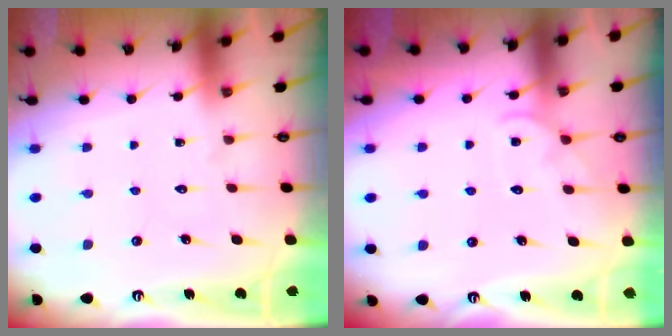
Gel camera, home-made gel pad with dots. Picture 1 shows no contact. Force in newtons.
{"total": 4.9, "press": 4.9, "slide": 0.6}